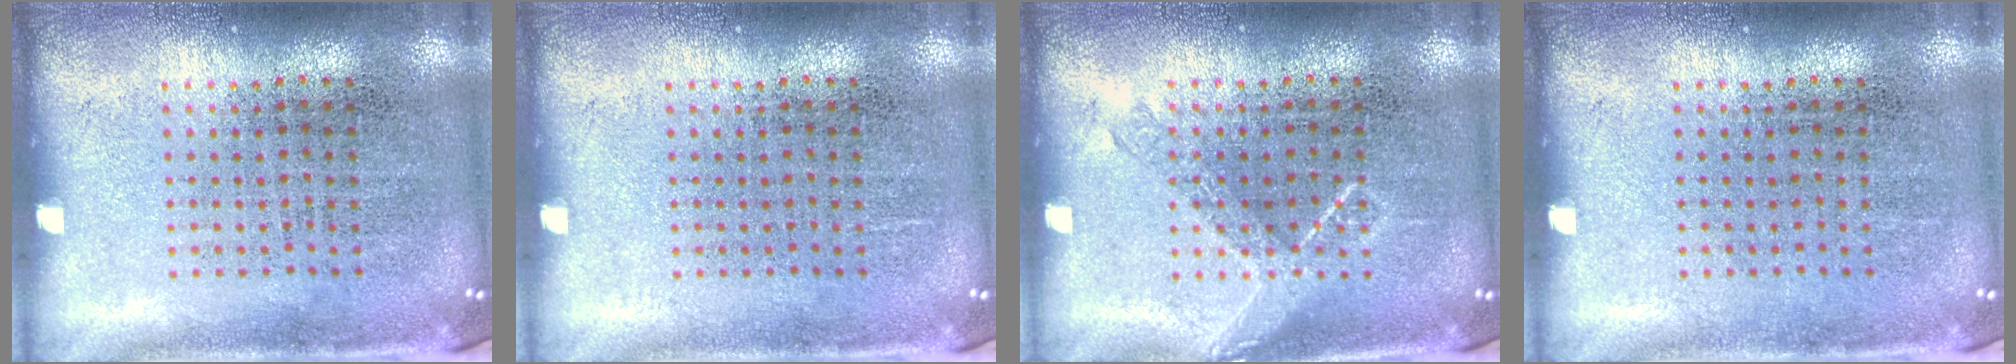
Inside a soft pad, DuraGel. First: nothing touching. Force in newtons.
{"total": 0.0}
{"total": 1.9, "press": 1.8, "slide": 0.4}
{"total": 0.0}